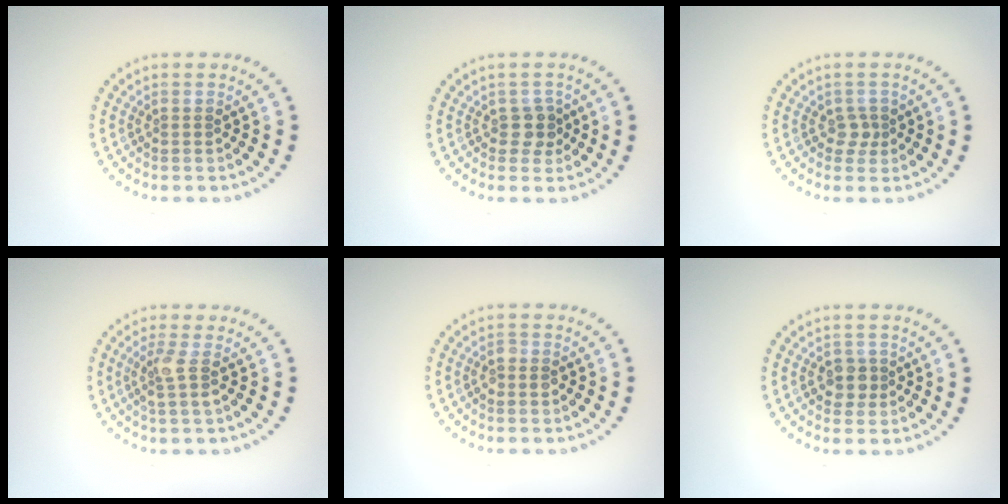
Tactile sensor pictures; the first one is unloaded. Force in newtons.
{"total": 1.7, "press": 1.5, "slide": 0.8}
{"total": 1.4, "press": 1.1, "slide": 0.9}
{"total": 1.8, "press": 1.5, "slide": 1.1}
{"total": 1.1, "press": 1.0, "slide": 0.3}
{"total": 1.9, "press": 1.8, "slide": 0.7}